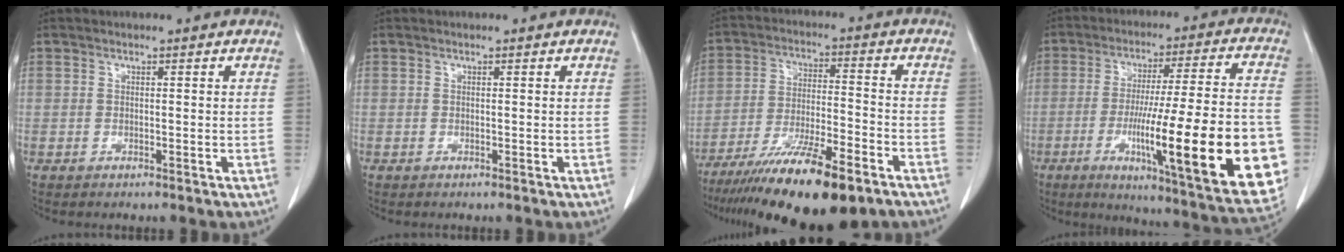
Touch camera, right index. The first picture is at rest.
{"total": 0.0}
{"total": 17.6, "force": [-12.6, 2.8, 12.0], "torque": [-0.186, -0.029, -0.209]}
{"total": 27.2, "force": [-7.4, 2.2, 26.1], "torque": [-0.325, -0.022, -0.107]}